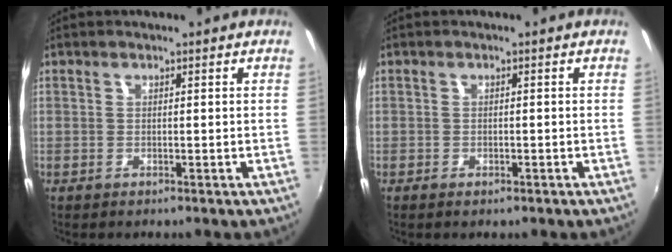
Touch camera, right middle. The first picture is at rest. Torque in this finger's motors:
{"motor_torque": [-0.53, -0.13, -0.05, -0.01]}